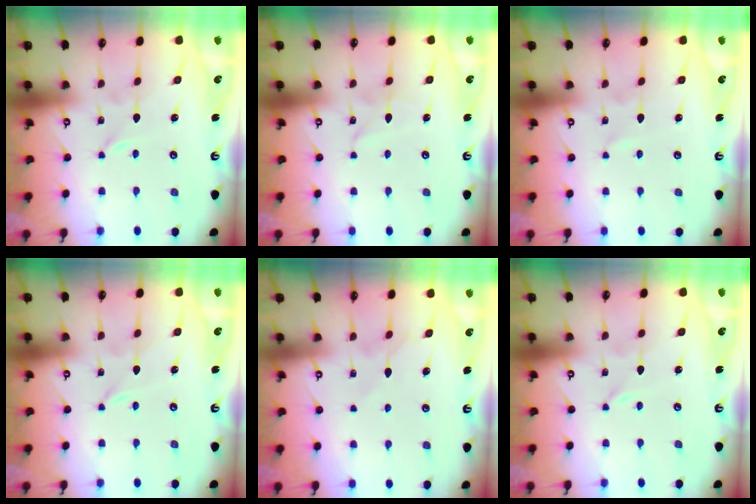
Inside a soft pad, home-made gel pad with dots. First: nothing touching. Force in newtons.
{"total": 2.5, "press": 2.5, "slide": 0.2}
{"total": 1.6, "press": 1.6, "slide": 0.2}
{"total": 0.0}
{"total": 5.2, "press": 5.2, "slide": 0.8}
{"total": 0.0}